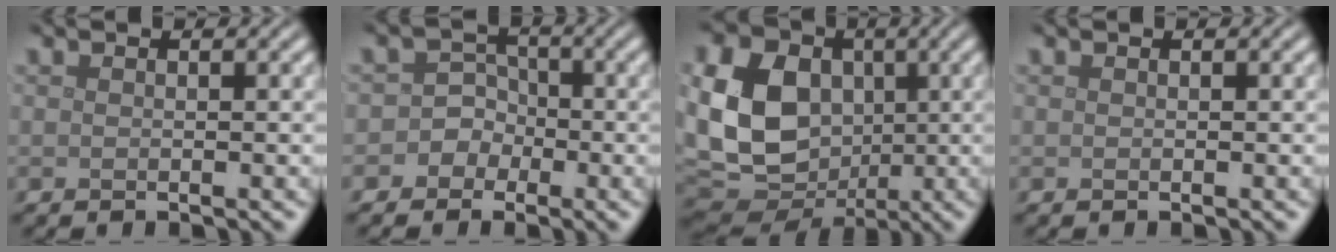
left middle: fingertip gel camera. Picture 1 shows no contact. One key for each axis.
{"total": 4.2, "fx": -1.3, "fy": 3.9, "fz": 0.6, "tx": 0.023, "ty": 0.020, "tz": -0.044}
{"total": 14.9, "fx": 0.7, "fy": 11.9, "fz": 9.0, "tx": -0.199, "ty": -0.005, "tz": 0.006}
{"total": 0.0}